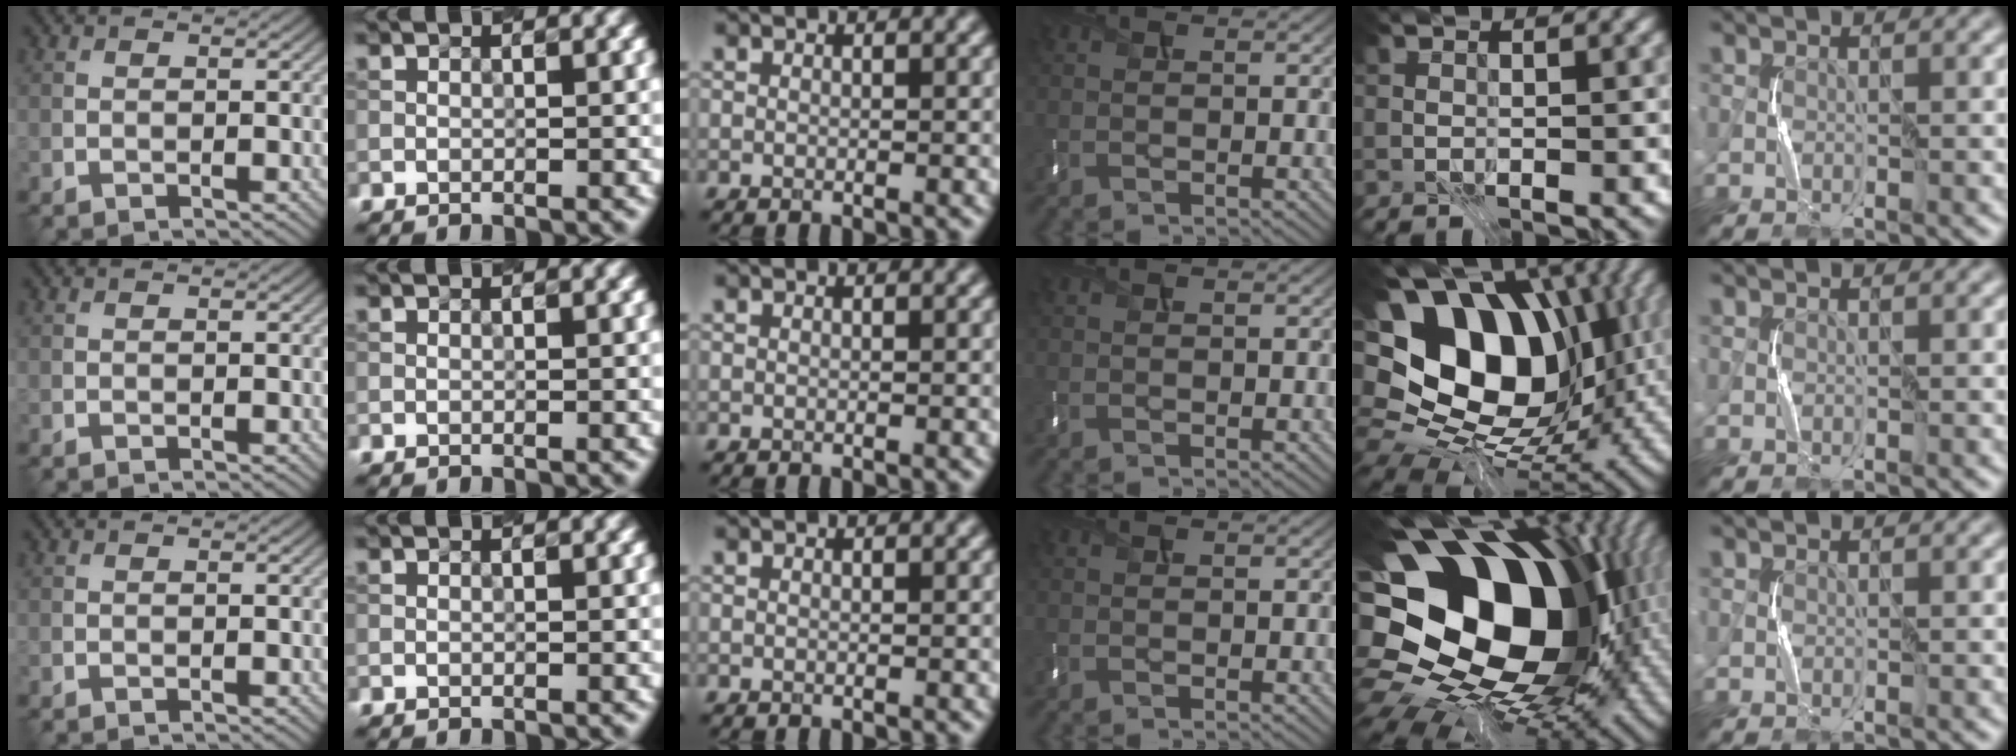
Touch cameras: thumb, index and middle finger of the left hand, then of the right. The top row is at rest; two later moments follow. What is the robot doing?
{"motion": "press", "object": "mouse"}